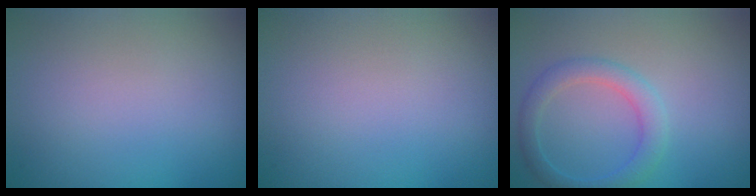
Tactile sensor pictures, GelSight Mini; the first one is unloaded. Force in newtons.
{"total": 0.0}
{"total": 2.7, "press": 2.7, "slide": 0.2}